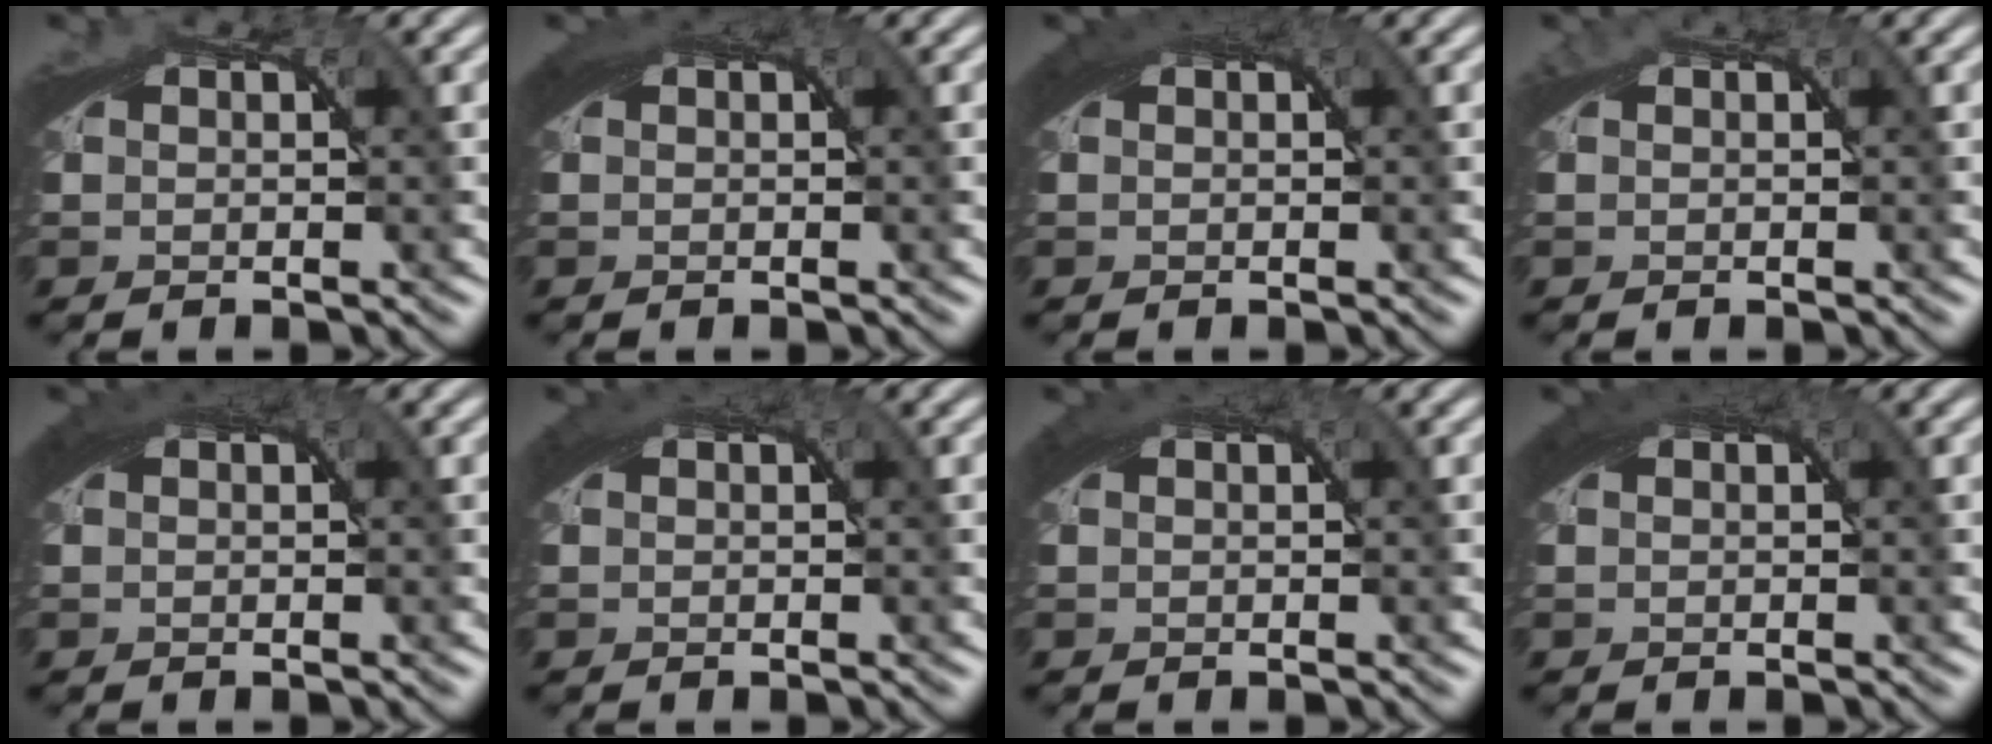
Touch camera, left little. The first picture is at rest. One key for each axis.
{"total": 2.3, "fx": 1.1, "fy": 0.7, "fz": 1.9, "tx": -0.026, "ty": 0.009, "tz": 0.014}
{"total": 2.6, "fx": 1.3, "fy": 0.6, "fz": 2.1, "tx": -0.024, "ty": 0.012, "tz": 0.016}
{"total": 0.0}
{"total": 2.7, "fx": 1.3, "fy": 0.7, "fz": 2.3, "tx": -0.028, "ty": 0.012, "tz": 0.016}
{"total": 2.1, "fx": 1.2, "fy": 0.4, "fz": 1.7, "tx": -0.019, "ty": 0.011, "tz": 0.014}
{"total": 2.2, "fx": 1.1, "fy": 0.5, "fz": 1.8, "tx": -0.021, "ty": 0.010, "tz": 0.014}
{"total": 2.9, "fx": 1.4, "fy": 0.8, "fz": 2.4, "tx": -0.028, "ty": 0.013, "tz": 0.016}